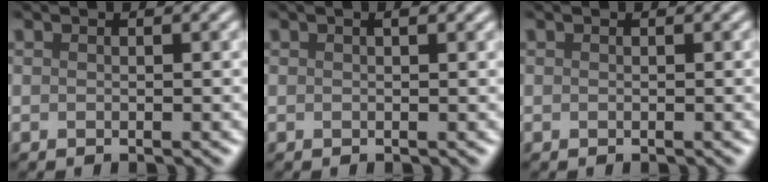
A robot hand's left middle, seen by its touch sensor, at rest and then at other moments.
{"total": 0.9, "force": [0.5, 0.2, 0.8], "torque": [-0.011, 0.003, 0.008]}
{"total": 0.0}